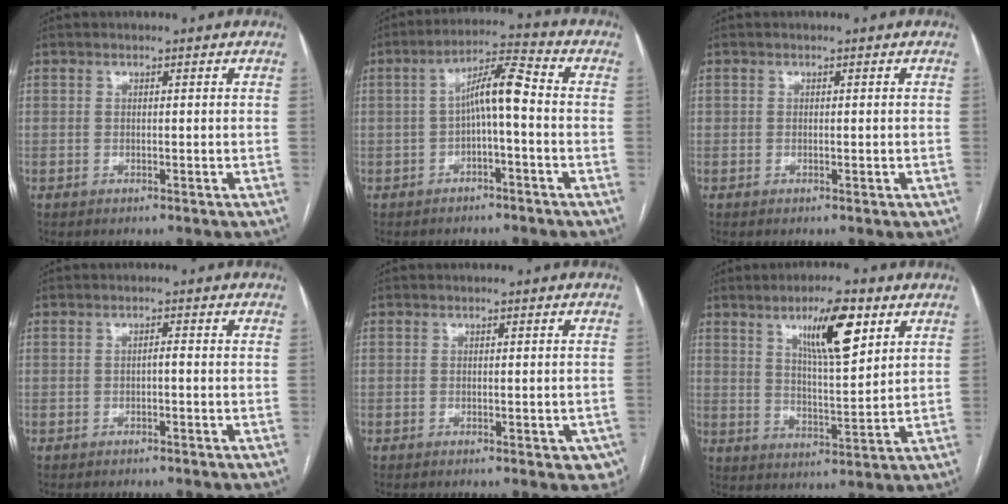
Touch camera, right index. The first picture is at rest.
{"total": 6.9, "force": [-0.7, 0.9, 6.8], "torque": [-0.118, 0.029, -0.013]}
{"total": 0.8, "force": [-0.1, 0.6, 0.5], "torque": [-0.008, 0.003, 0.003]}
{"total": 0.8, "force": [-0.3, 0.1, 0.7], "torque": [-0.011, 0.003, -0.005]}
{"total": 3.4, "force": [-1.2, 1.9, 2.6], "torque": [-0.013, 0.007, -0.009]}
{"total": 10.5, "force": [5.5, 1.9, 8.8], "torque": [-0.151, 0.001, 0.092]}